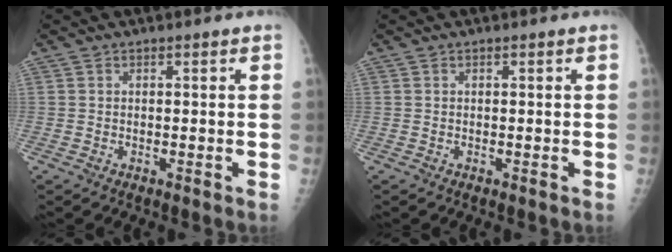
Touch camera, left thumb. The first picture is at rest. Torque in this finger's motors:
{"motor_torque": [0.00, 0.00, 0.00, 0.00, 0.00]}